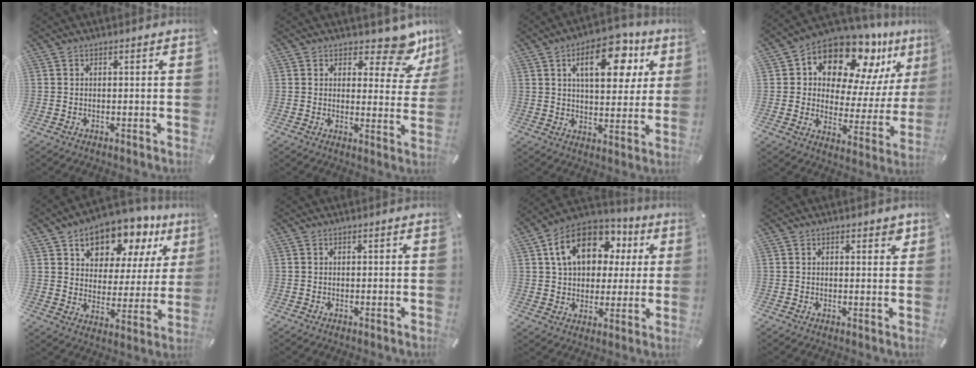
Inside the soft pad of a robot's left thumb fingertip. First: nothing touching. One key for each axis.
{"total": 10.4, "fx": 7.9, "fy": 3.9, "fz": 5.5, "tx": -0.058, "ty": -0.060, "tz": 0.135}
{"total": 15.7, "fx": 7.0, "fy": 8.4, "fz": 11.3, "tx": -0.156, "ty": -0.017, "tz": 0.113}
{"total": 15.7, "fx": 11.6, "fy": 8.1, "fz": 6.7, "tx": -0.117, "ty": -0.099, "tz": 0.203}
{"total": 11.7, "fx": 8.8, "fy": 7.0, "fz": 3.0, "tx": -0.050, "ty": -0.075, "tz": 0.157}
{"total": 0.0}
{"total": 15.0, "fx": 5.4, "fy": 11.3, "fz": 8.2, "tx": -0.151, "ty": -0.002, "tz": 0.104}
{"total": 2.0, "fx": 1.2, "fy": 1.0, "fz": 1.2, "tx": -0.011, "ty": -0.003, "tz": 0.017}